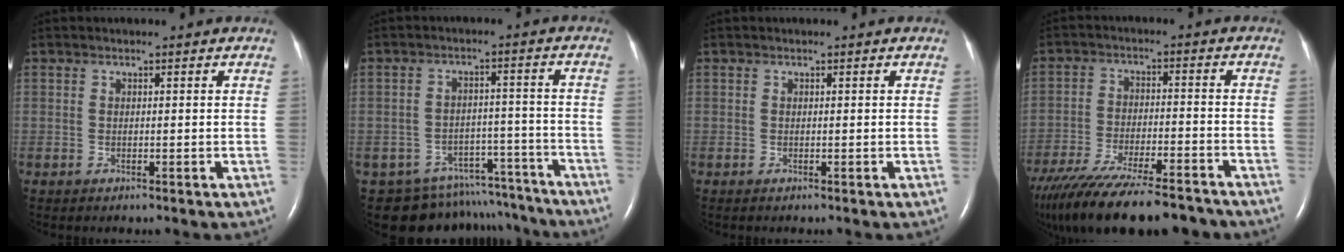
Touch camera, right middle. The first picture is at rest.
{"total": 13.2, "force": [-11.9, 5.6, 1.0], "torque": [-0.008, 0.047, -0.147]}
{"total": 0.0}
{"total": 23.2, "force": [-19.0, 5.2, 12.2], "torque": [-0.233, -0.042, -0.286]}